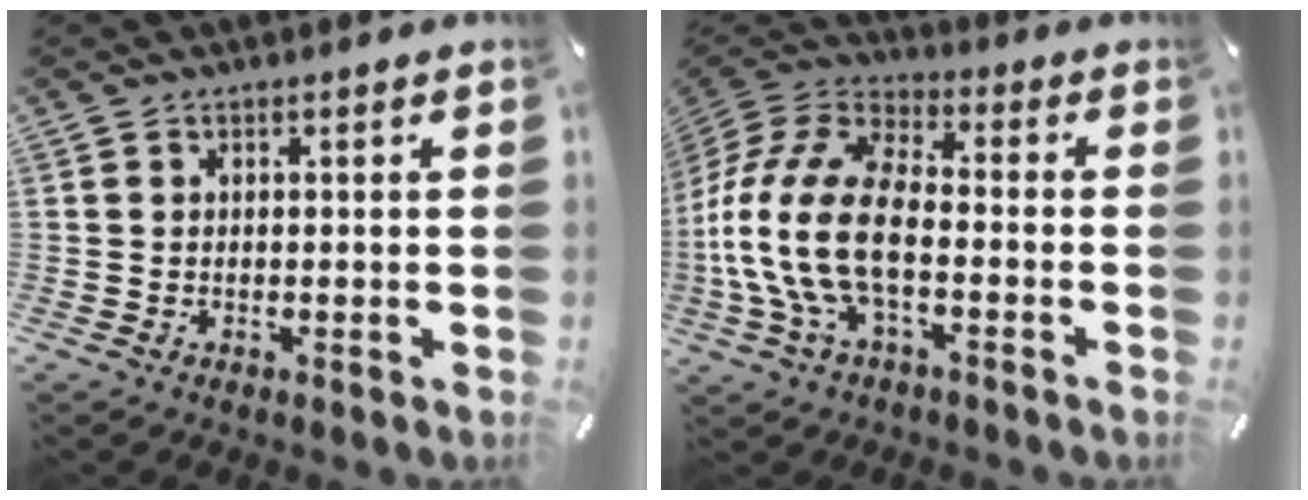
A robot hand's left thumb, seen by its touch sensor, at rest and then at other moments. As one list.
[{"total": 16.8, "force": [-4.5, 9.2, 13.3], "torque": [-0.291, 0.014, -0.080]}]